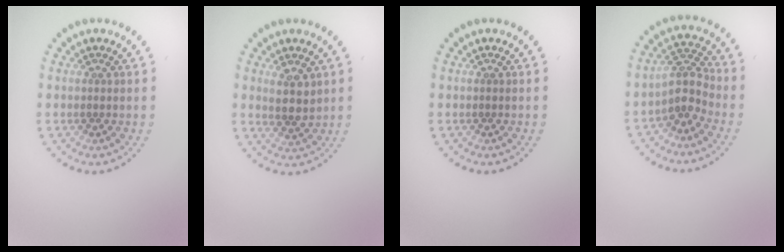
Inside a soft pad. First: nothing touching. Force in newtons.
{"total": 2.6, "press": 2.3, "slide": 1.1}
{"total": 0.0}
{"total": 2.9, "press": 2.4, "slide": 1.7}